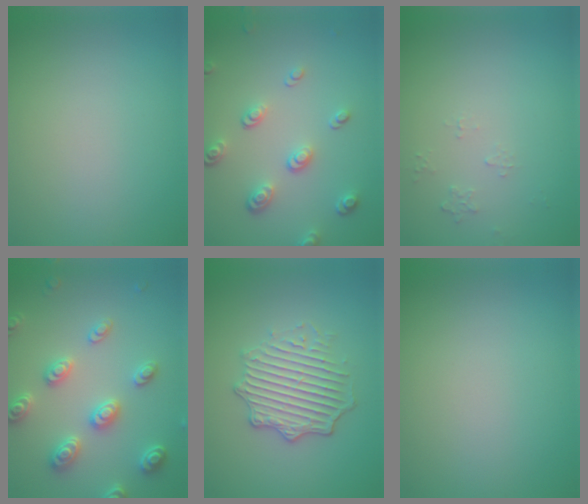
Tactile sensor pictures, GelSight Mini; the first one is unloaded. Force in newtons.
{"total": 3.2, "press": 2.5, "slide": 2.1}
{"total": 0.6, "press": 0.4, "slide": 0.5}
{"total": 3.8, "press": 3.6, "slide": 1.1}
{"total": 4.5, "press": 3.7, "slide": 2.6}
{"total": 0.0}